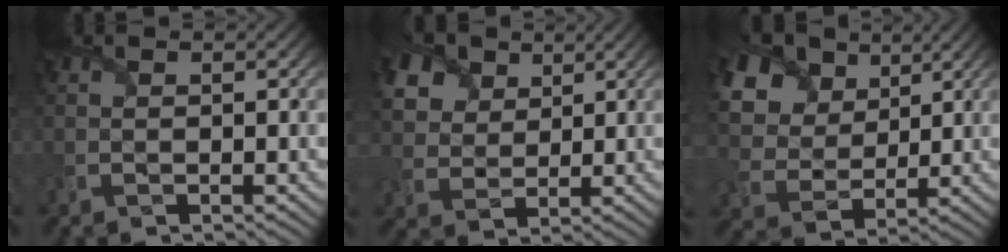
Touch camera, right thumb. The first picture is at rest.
{"total": 9.5, "force": [5.2, 6.6, 4.4], "torque": [-0.157, 0.016, 0.103]}
{"total": 14.9, "force": [7.5, 10.3, 7.7], "torque": [-0.224, 0.039, 0.156]}